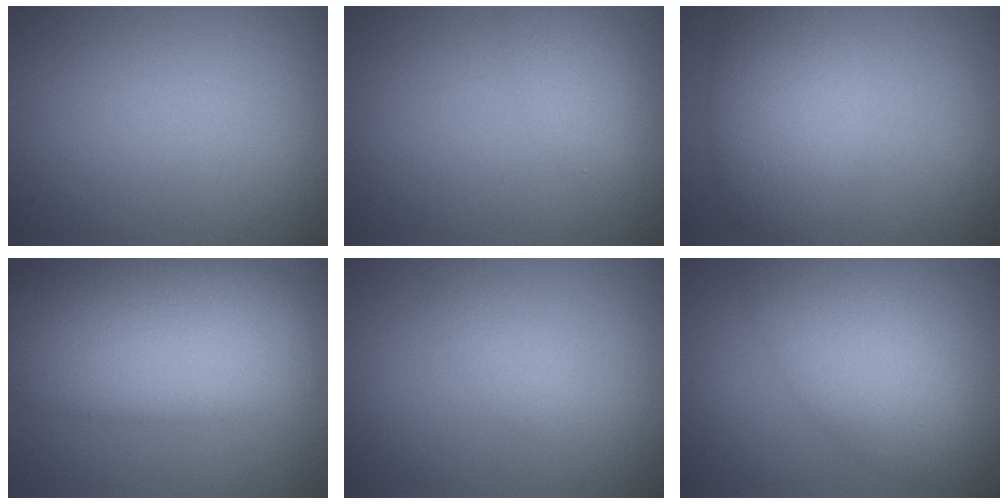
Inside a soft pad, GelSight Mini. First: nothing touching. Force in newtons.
{"total": 2.1, "press": 2.1, "slide": 0.1}
{"total": 5.7, "press": 5.6, "slide": 0.6}
{"total": 12.1, "press": 12.1, "slide": 0.7}
{"total": 1.5, "press": 1.5, "slide": 0.1}
{"total": 6.1, "press": 6.1, "slide": 0.3}